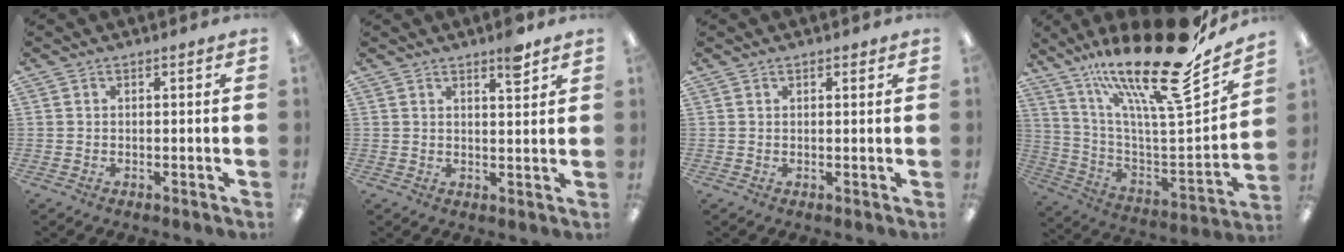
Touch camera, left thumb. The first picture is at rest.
{"total": 4.7, "force": [3.5, 1.1, 2.9], "torque": [-0.033, -0.021, 0.055]}
{"total": 1.0, "force": [0.7, 0.5, 0.5], "torque": [-0.002, -0.001, 0.011]}
{"total": 25.6, "force": [18.6, 4.3, 17.1], "torque": [-0.268, -0.140, 0.302]}